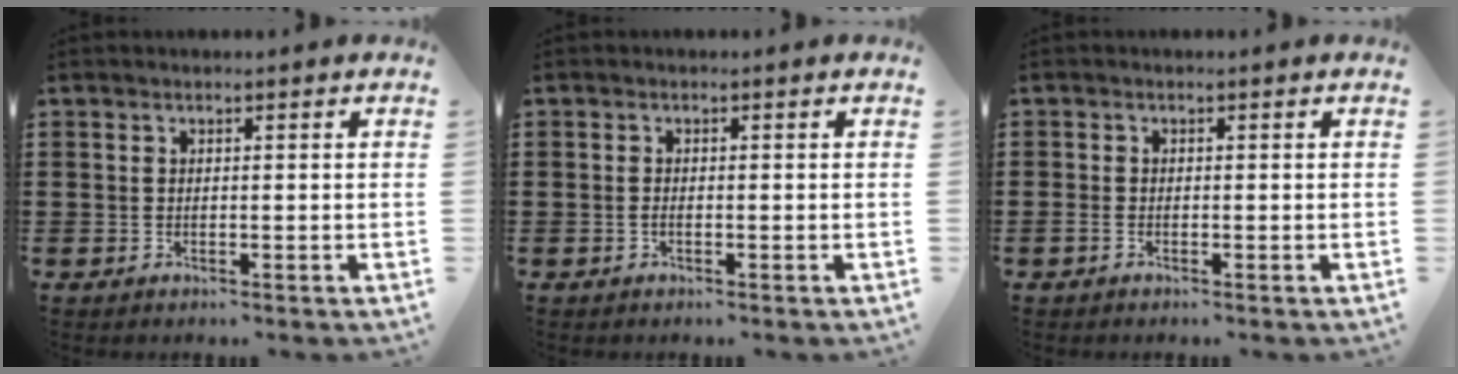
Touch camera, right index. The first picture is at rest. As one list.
[{"total": 0.6, "force": [-0.3, 0.1, 0.5], "torque": [-0.011, -0.004, -0.005]}, {"total": 0.7, "force": [-0.7, 0.1, 0.1], "torque": [-0.004, -0.003, -0.013]}]